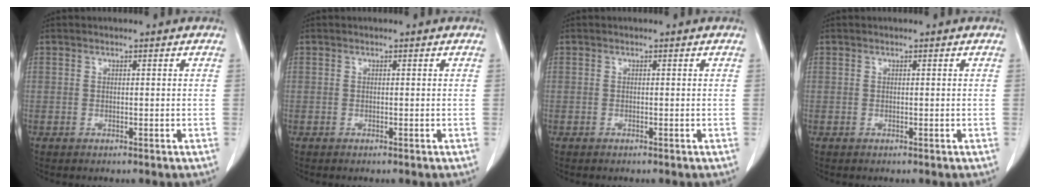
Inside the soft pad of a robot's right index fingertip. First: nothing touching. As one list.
[{"total": 0.0}, {"total": 0.0}, {"total": 0.0}]